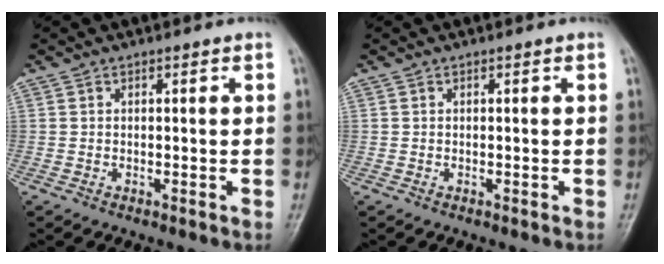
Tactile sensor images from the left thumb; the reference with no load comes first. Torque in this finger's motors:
{"motor_torque": [-0.07, 0.07, -0.06, 0.06, 0.00]}